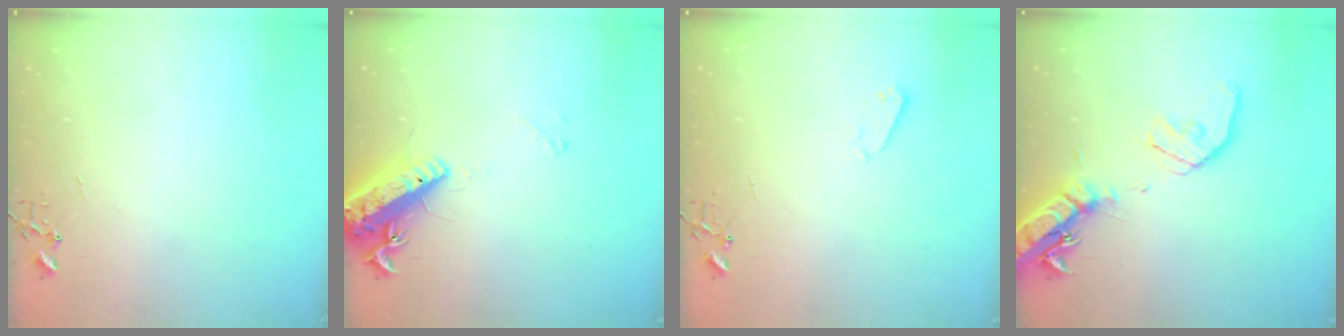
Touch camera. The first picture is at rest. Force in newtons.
{"total": 15.7, "press": 15.3, "slide": 3.5}
{"total": 3.3, "press": 3.2, "slide": 0.7}
{"total": 19.4, "press": 19.1, "slide": 3.5}